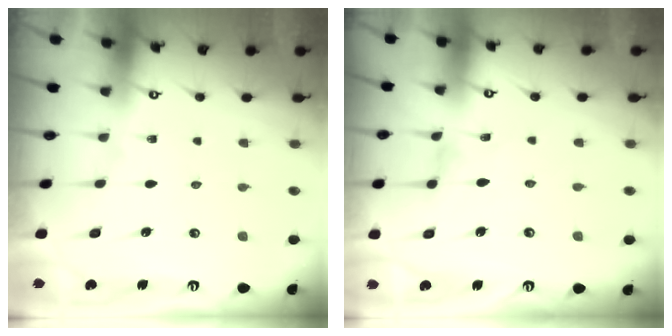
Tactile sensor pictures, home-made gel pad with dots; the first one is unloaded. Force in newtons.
{"total": 0.0}